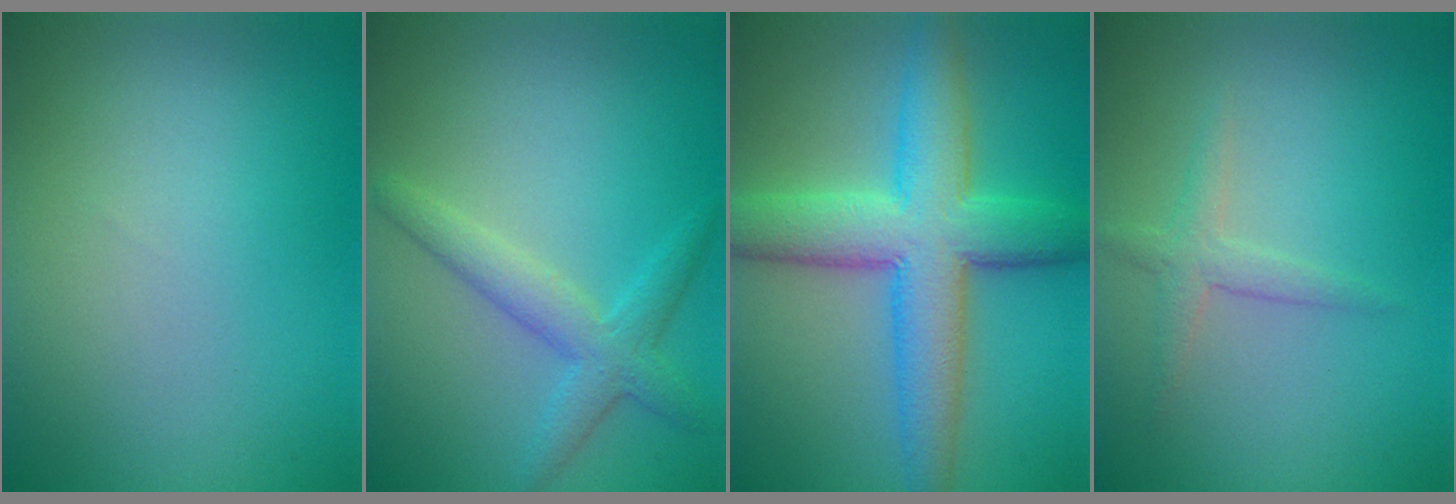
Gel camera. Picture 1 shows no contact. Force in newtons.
{"total": 3.3, "press": 3.3, "slide": 0.1}
{"total": 8.3, "press": 8.3, "slide": 0.1}
{"total": 1.7, "press": 1.7, "slide": 0.1}